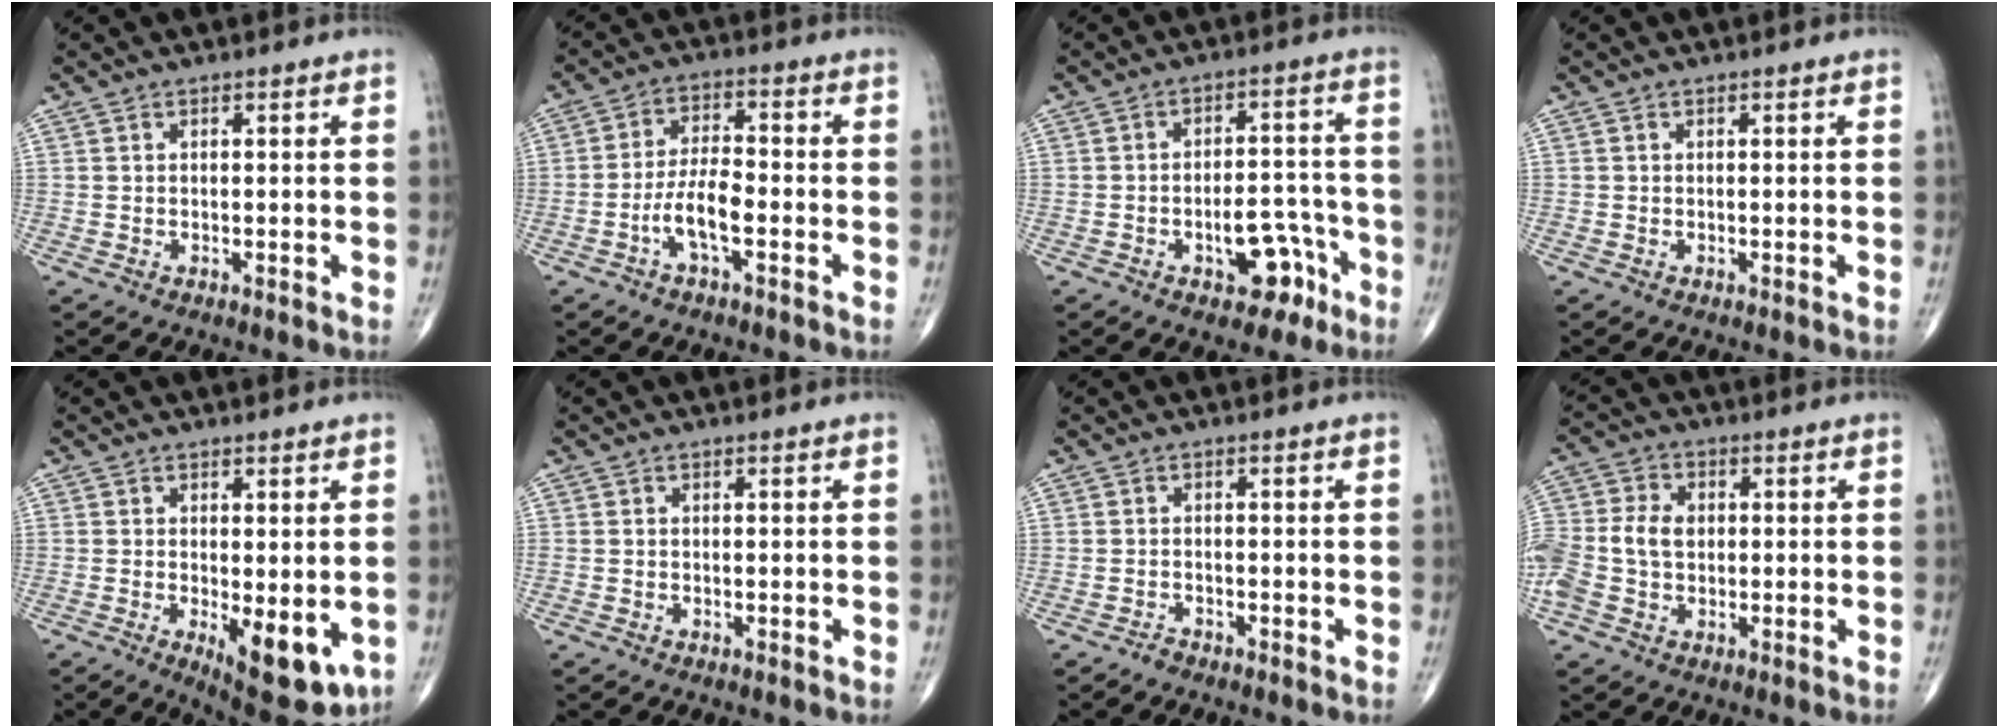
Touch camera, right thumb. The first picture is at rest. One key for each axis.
{"total": 6.9, "fx": -2.7, "fy": 2.3, "fz": 5.9, "tx": -0.115, "ty": 0.024, "tz": -0.053}
{"total": 9.2, "fx": -4.5, "fy": 5.0, "fz": 6.2, "tx": -0.059, "ty": 0.047, "tz": -0.058}
{"total": 0.0}
{"total": 10.2, "fx": -2.4, "fy": 4.1, "fz": 9.1, "tx": -0.111, "ty": -0.022, "tz": -0.022}
{"total": 0.0}
{"total": 1.0, "fx": -1.0, "fy": 0.4, "fz": 0.1, "tx": -0.006, "ty": 0.001, "tz": -0.020}
{"total": 11.2, "fx": -0.3, "fy": 8.4, "fz": 7.4, "tx": -0.173, "ty": 0.020, "tz": -0.006}